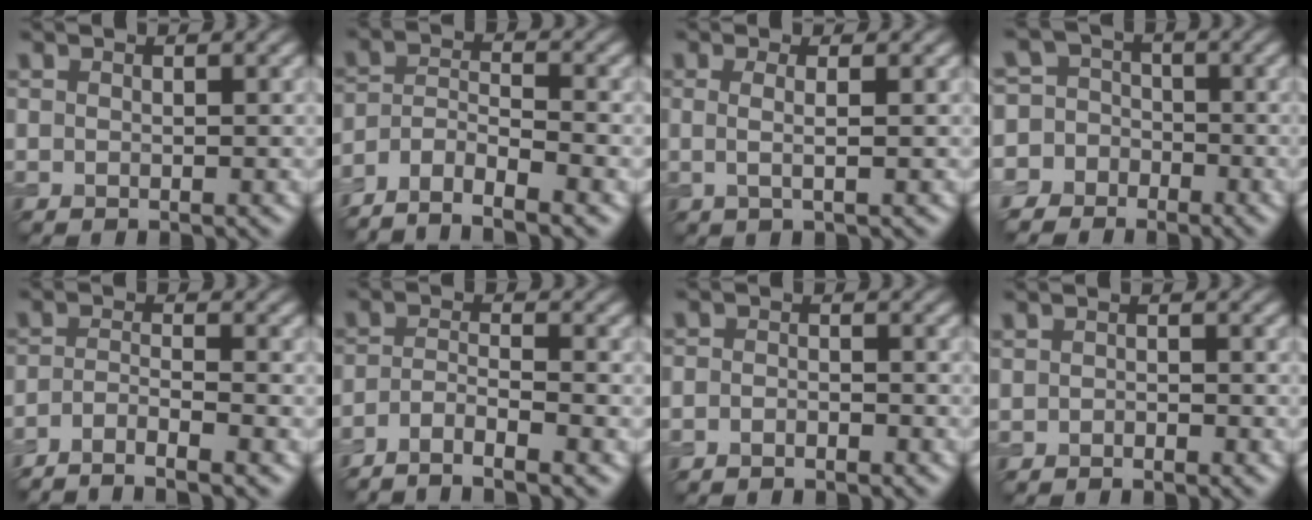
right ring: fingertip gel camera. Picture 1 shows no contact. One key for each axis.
{"total": 6.3, "fx": -5.0, "fy": 1.9, "fz": 3.4, "tx": -0.059, "ty": -0.005, "tz": -0.096}
{"total": 1.9, "fx": 0.0, "fy": 0.6, "fz": 1.8, "tx": -0.033, "ty": -0.003, "tz": -0.008}
{"total": 8.6, "fx": -4.2, "fy": 7.4, "fz": 0.9, "tx": -0.025, "ty": 0.012, "tz": -0.101}
{"total": 4.1, "fx": -3.1, "fy": 0.8, "fz": 2.6, "tx": -0.042, "ty": -0.001, "tz": -0.065}
{"total": 4.5, "fx": -3.4, "fy": 0.9, "fz": 2.7, "tx": -0.047, "ty": -0.001, "tz": -0.069}
{"total": 1.5, "fx": -1.1, "fy": 0.7, "fz": 0.7, "tx": -0.011, "ty": 0.001, "tz": -0.024}
{"total": 0.7, "fx": -0.5, "fy": 0.3, "fz": 0.3, "tx": -0.005, "ty": -0.002, "tz": -0.009}